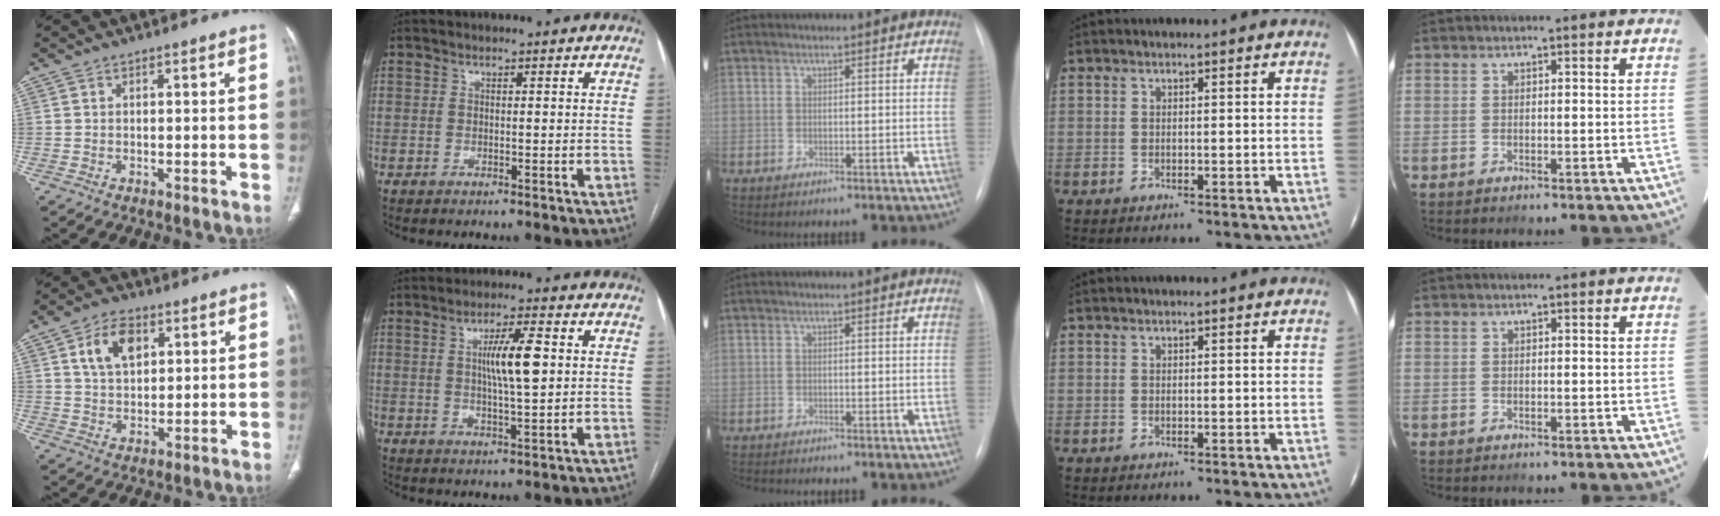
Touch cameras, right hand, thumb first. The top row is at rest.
{"thumb": {"total": 8.6, "force": [3.3, 5.3, 5.8], "torque": [-0.084, -0.009, 0.062]}, "index": {"total": 7.3, "force": [1.2, 0.7, 7.1], "torque": [-0.125, 0.003, 0.021]}, "middle": {"total": 1.2, "force": [-1.2, -0.1, 0.3], "torque": [-0.004, -0.003, -0.016]}}